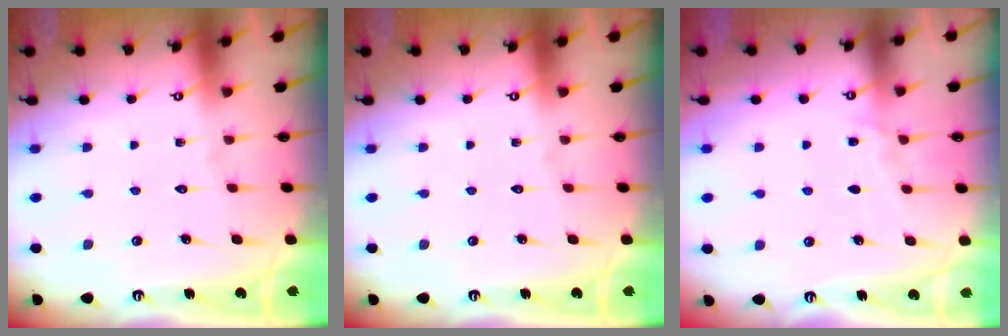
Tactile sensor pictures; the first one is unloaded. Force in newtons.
{"total": 0.0}
{"total": 5.0, "press": 5.0, "slide": 0.6}